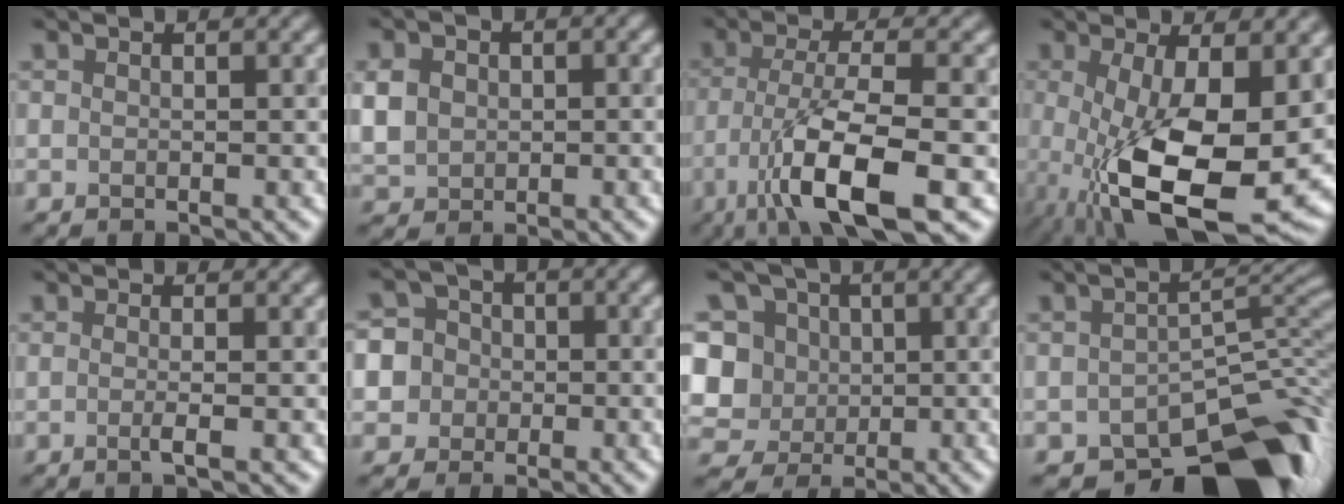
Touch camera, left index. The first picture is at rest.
{"total": 3.8, "force": [0.2, 3.1, 2.1], "torque": [-0.049, 0.004, 0.003]}
{"total": 8.9, "force": [-3.7, 2.1, 7.9], "torque": [-0.138, -0.002, -0.072]}
{"total": 12.4, "force": [-2.2, 4.7, 11.2], "torque": [-0.206, -0.039, -0.021]}
{"total": 1.6, "force": [-0.2, 0.3, 1.6], "torque": [-0.025, -0.004, -0.009]}
{"total": 7.8, "force": [-1.2, 7.4, 2.1], "torque": [-0.045, 0.016, -0.051]}
{"total": 12.3, "force": [2.2, 10.9, 5.2], "torque": [-0.133, 0.030, 0.020]}
{"total": 12.2, "force": [-8.1, 5.7, 7.2], "torque": [-0.088, -0.014, -0.125]}